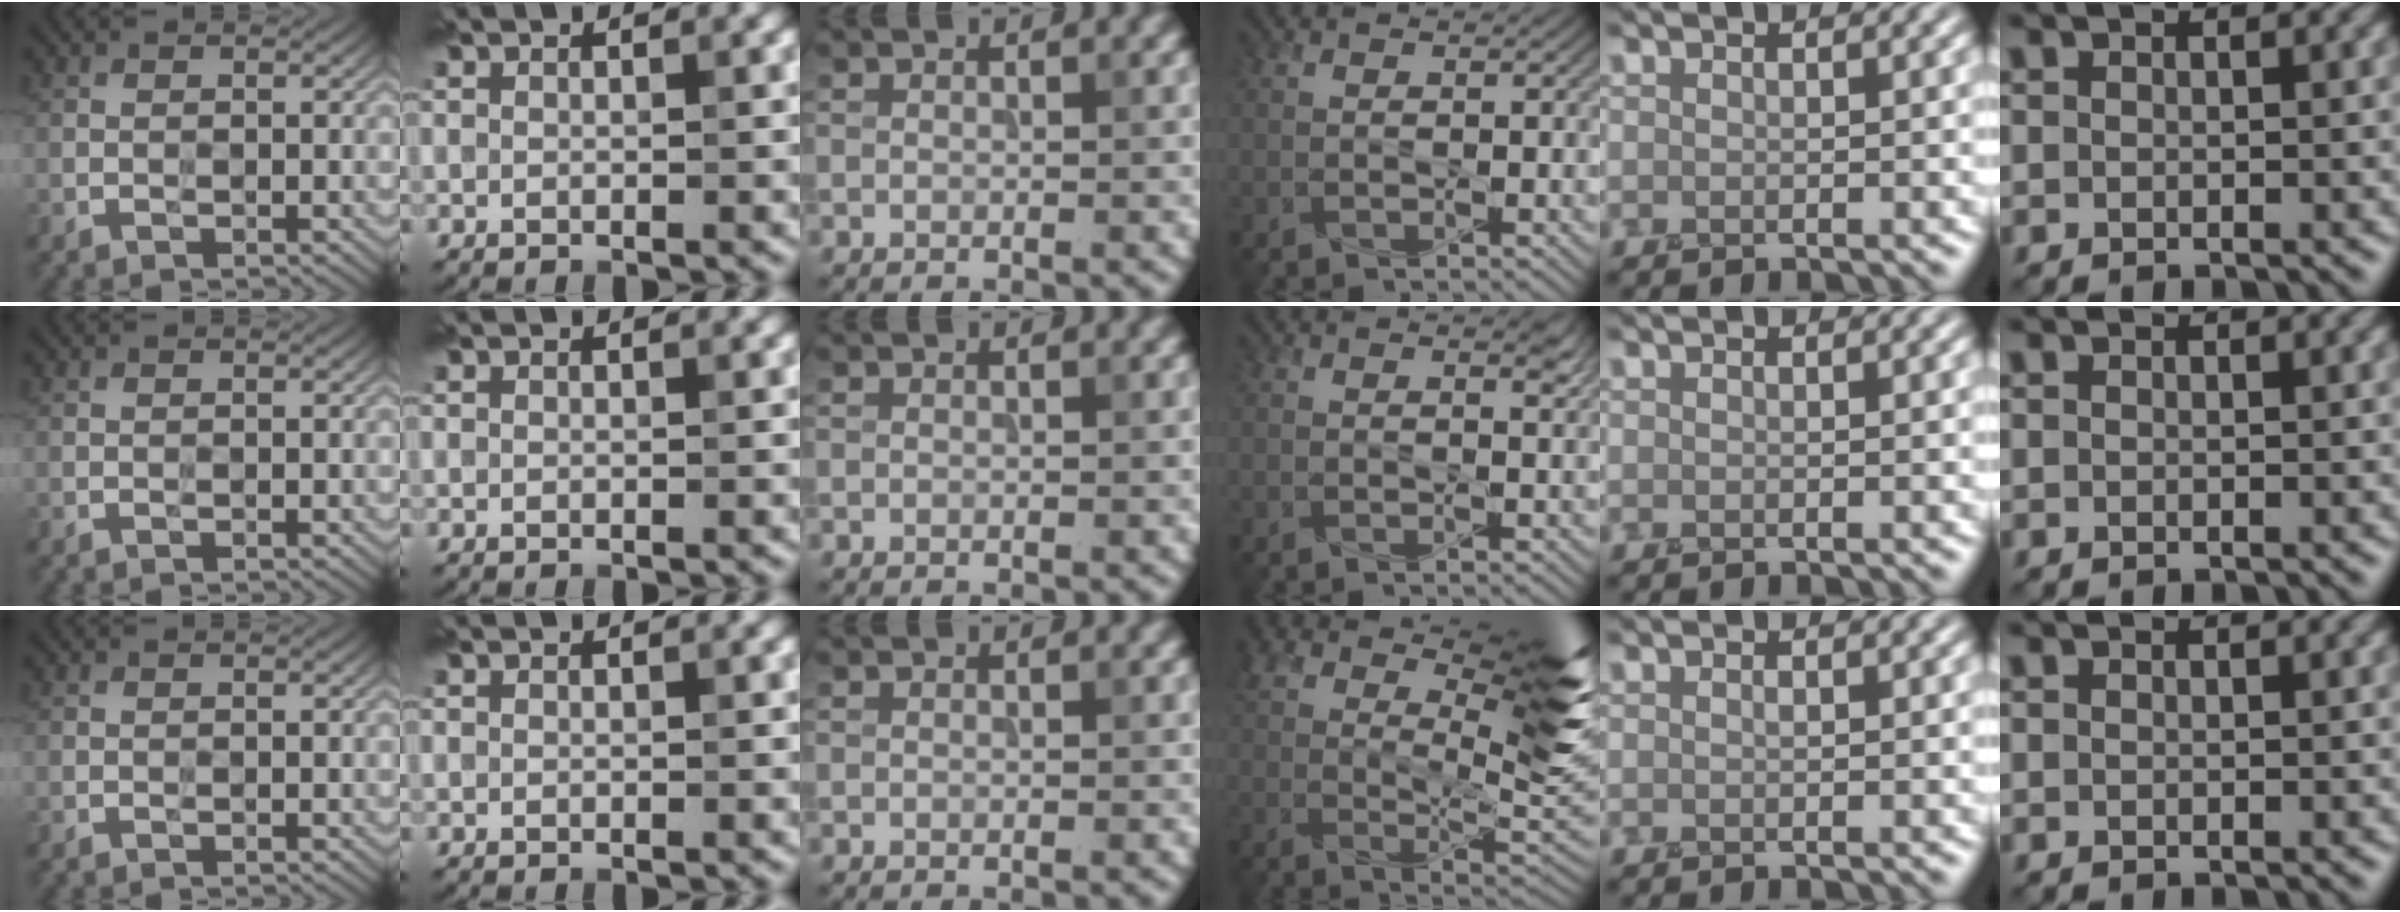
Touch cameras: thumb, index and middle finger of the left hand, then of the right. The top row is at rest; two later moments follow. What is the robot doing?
{"motion": "squeeze", "object": "paper clamp"}